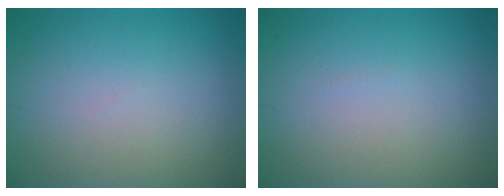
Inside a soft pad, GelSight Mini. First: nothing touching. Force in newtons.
{"total": 0.0}